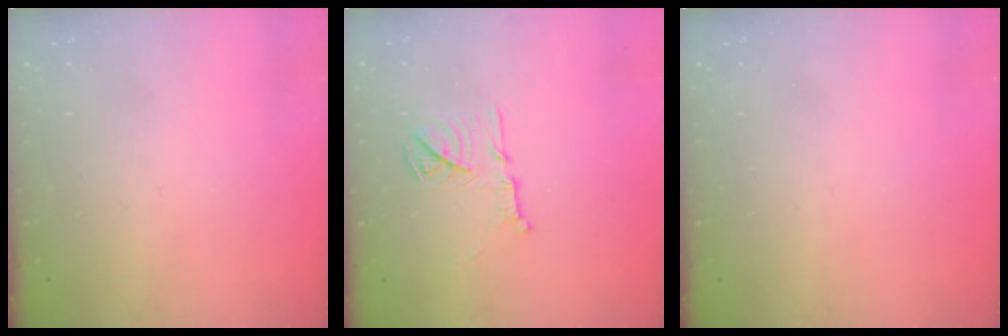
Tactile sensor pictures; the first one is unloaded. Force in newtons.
{"total": 12.5, "press": 12.5, "slide": 0.8}
{"total": 0.0}